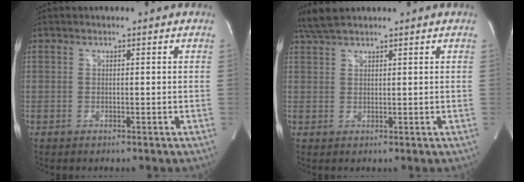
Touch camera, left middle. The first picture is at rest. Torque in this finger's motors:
{"motor_torque": [0.30, -0.17, -0.02, 0.01]}